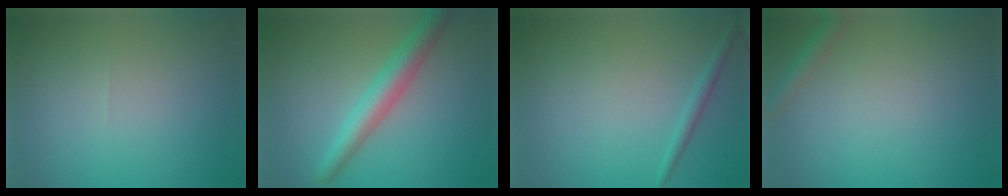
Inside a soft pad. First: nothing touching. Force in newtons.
{"total": 4.1, "press": 4.1, "slide": 0.1}
{"total": 1.2, "press": 1.2, "slide": 0.0}
{"total": 1.6, "press": 1.6, "slide": 0.1}